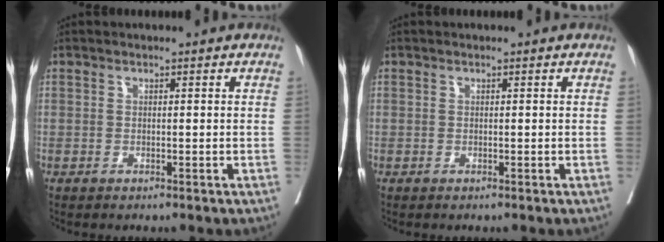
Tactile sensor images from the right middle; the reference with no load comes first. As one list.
[{"total": 0.0}]